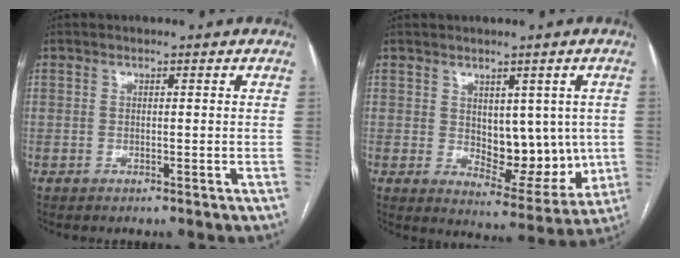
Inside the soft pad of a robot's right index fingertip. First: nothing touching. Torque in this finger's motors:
{"motor_torque": [0.75, 0.58, 0.08, 0.02]}